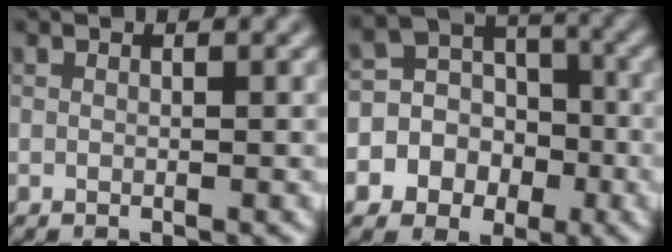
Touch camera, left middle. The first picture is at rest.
{"total": 8.9, "force": [-3.0, 8.0, 2.3], "torque": [-0.045, 0.006, -0.075]}